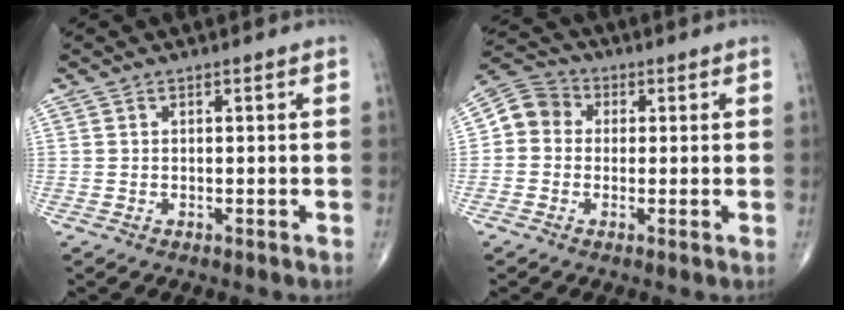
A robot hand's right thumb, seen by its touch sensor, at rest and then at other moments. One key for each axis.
{"total": 6.4, "fx": 0.2, "fy": 5.8, "fz": 2.8, "tx": -0.034, "ty": 0.021, "tz": -0.012}